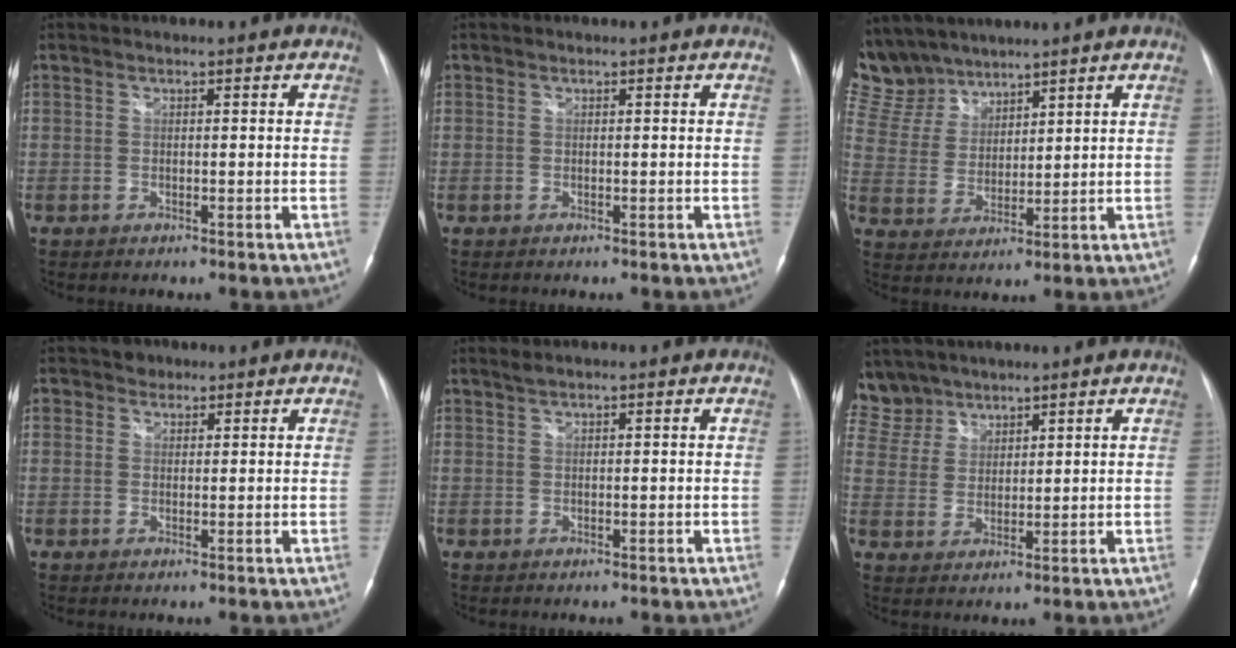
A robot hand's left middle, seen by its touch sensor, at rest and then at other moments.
{"total": 0.0}
{"total": 11.6, "force": [10.3, 5.1, 1.3], "torque": [-0.050, 0.020, 0.224]}
{"total": 1.7, "force": [1.1, 1.3, 0.0], "torque": [0.002, 0.002, 0.012]}
{"total": 0.7, "force": [0.6, -0.1, 0.4], "torque": [-0.015, 0.009, 0.017]}
{"total": 7.7, "force": [6.5, 4.1, 0.0], "torque": [-0.001, 0.010, 0.136]}